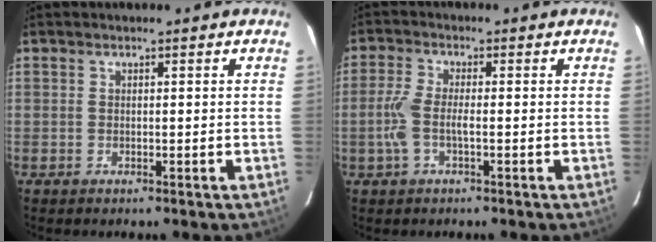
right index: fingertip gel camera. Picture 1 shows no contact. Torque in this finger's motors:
{"motor_torque": [0.57, -0.27, 0.50, 0.13]}